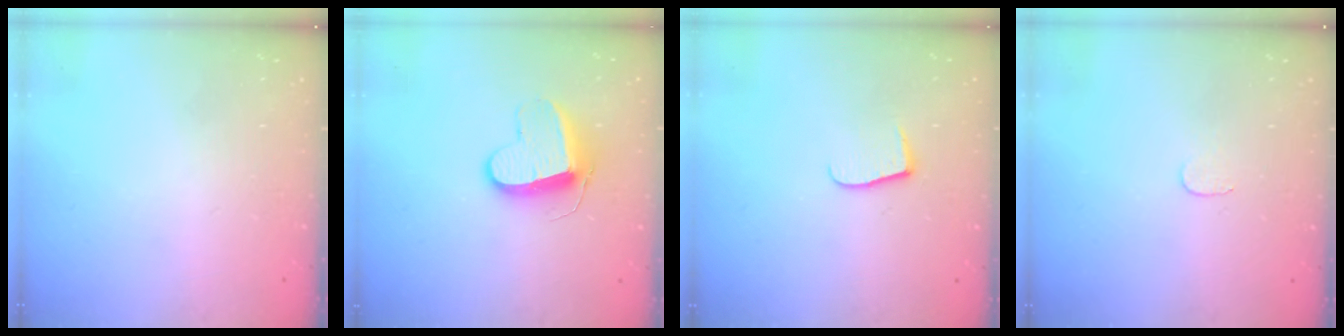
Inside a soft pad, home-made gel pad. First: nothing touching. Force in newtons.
{"total": 10.6, "press": 10.6, "slide": 0.9}
{"total": 6.5, "press": 6.5, "slide": 0.6}
{"total": 3.0, "press": 3.0, "slide": 0.3}